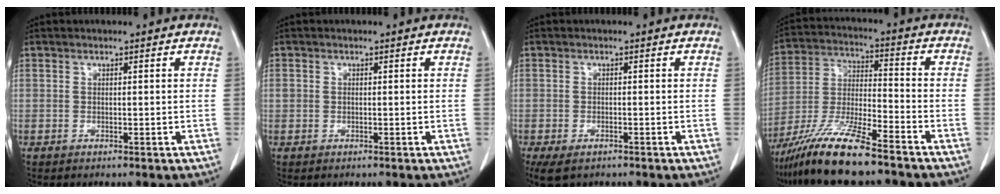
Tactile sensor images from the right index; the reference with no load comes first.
{"total": 0.8, "force": [0.0, 0.7, 0.4], "torque": [-0.007, 0.007, 0.003]}
{"total": 4.7, "force": [-3.2, 2.2, 2.6], "torque": [-0.048, -0.011, -0.049]}
{"total": 13.5, "force": [-10.3, 0.9, 8.6], "torque": [-0.173, -0.023, -0.190]}